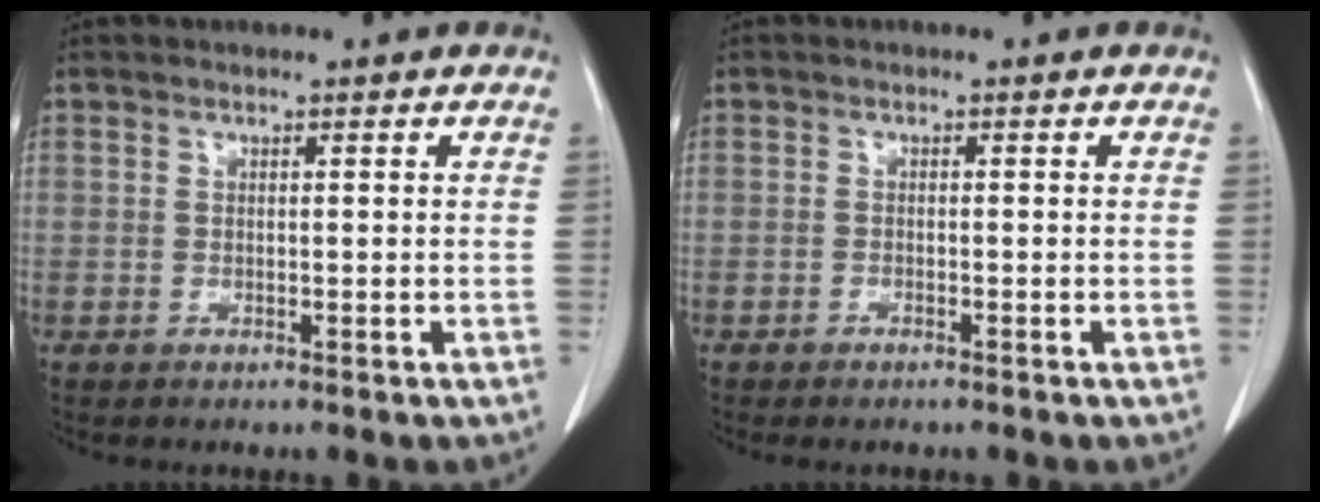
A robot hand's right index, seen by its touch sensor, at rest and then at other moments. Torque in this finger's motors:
{"motor_torque": [0.12, -0.08, -0.01, 0.00]}